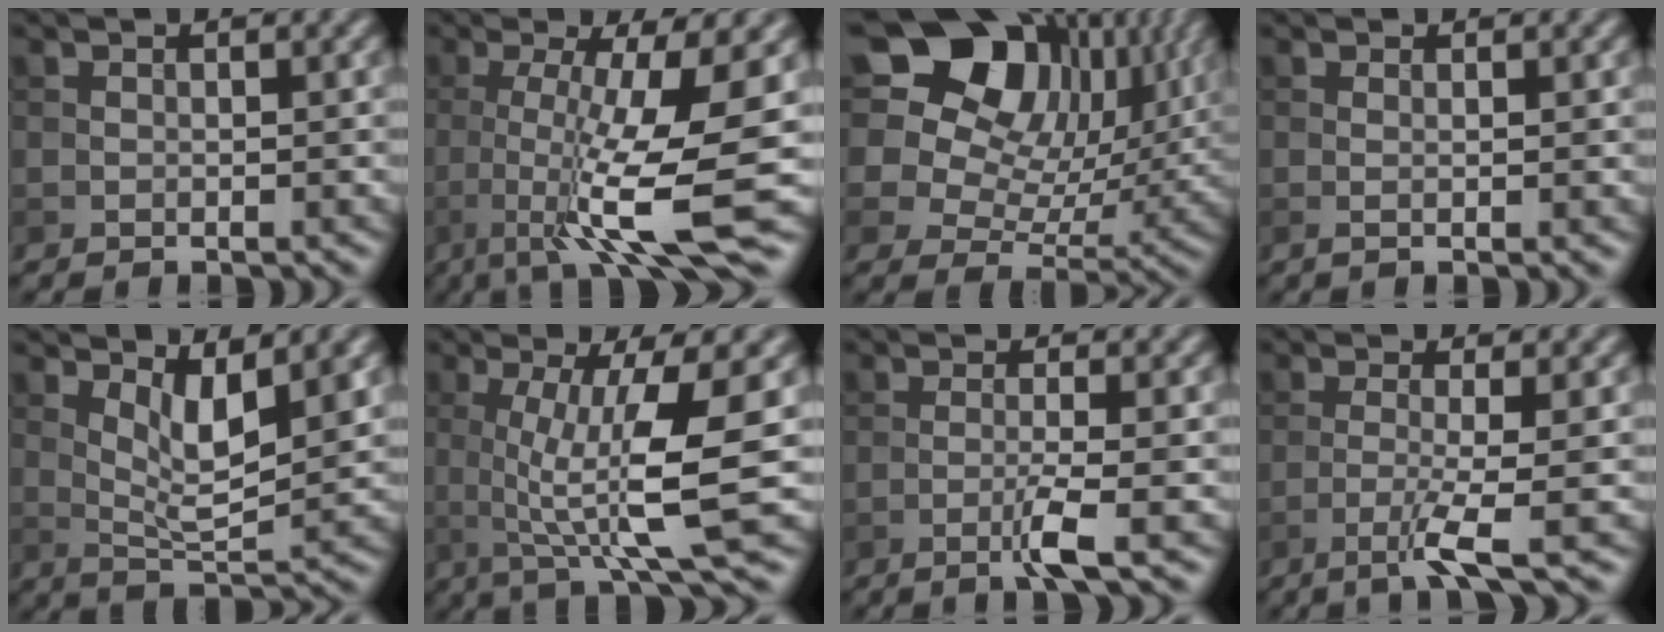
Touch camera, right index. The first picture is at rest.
{"total": 10.3, "force": [-2.0, 1.8, 9.9], "torque": [-0.150, -0.008, -0.035]}
{"total": 18.2, "force": [9.5, 12.4, 9.3], "torque": [-0.217, 0.076, 0.150]}
{"total": 1.3, "force": [0.1, 0.3, 1.3], "torque": [-0.018, 0.003, -0.002]}
{"total": 4.1, "force": [1.8, 1.1, 3.5], "torque": [-0.068, -0.012, 0.036]}
{"total": 8.4, "force": [0.5, 1.6, 8.2], "torque": [-0.125, -0.006, 0.012]}
{"total": 2.6, "force": [-1.0, 0.1, 2.4], "torque": [-0.045, 0.003, -0.027]}
{"total": 3.5, "force": [-1.5, 0.3, 3.2], "torque": [-0.058, 0.002, -0.042]}